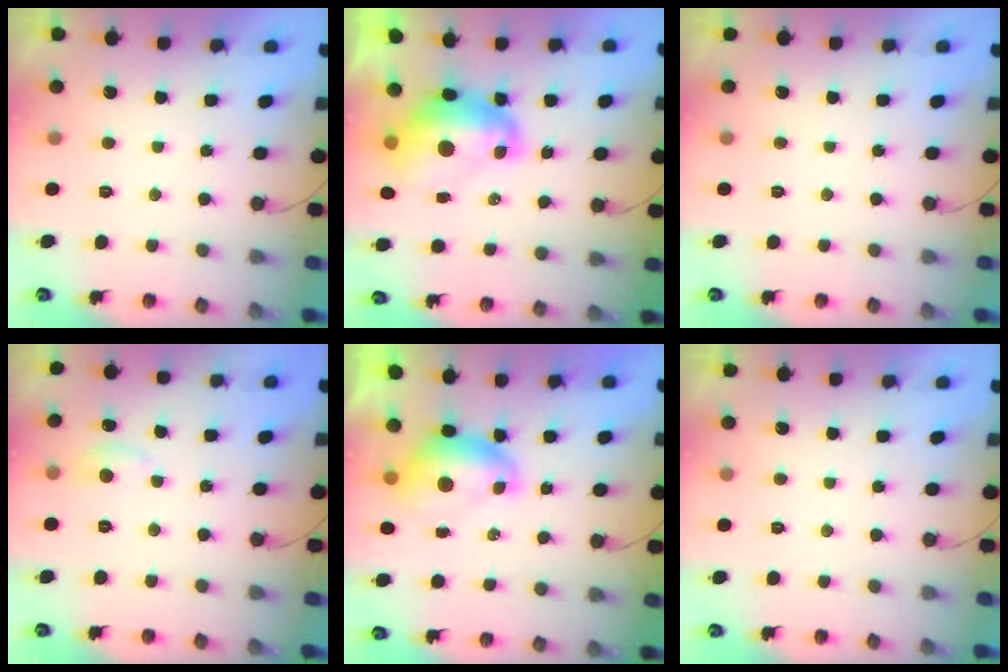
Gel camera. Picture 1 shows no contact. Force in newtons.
{"total": 12.8, "press": 12.7, "slide": 1.4}
{"total": 0.0}
{"total": 5.5, "press": 5.4, "slide": 0.8}
{"total": 7.8, "press": 7.8, "slide": 0.9}
{"total": 0.0}